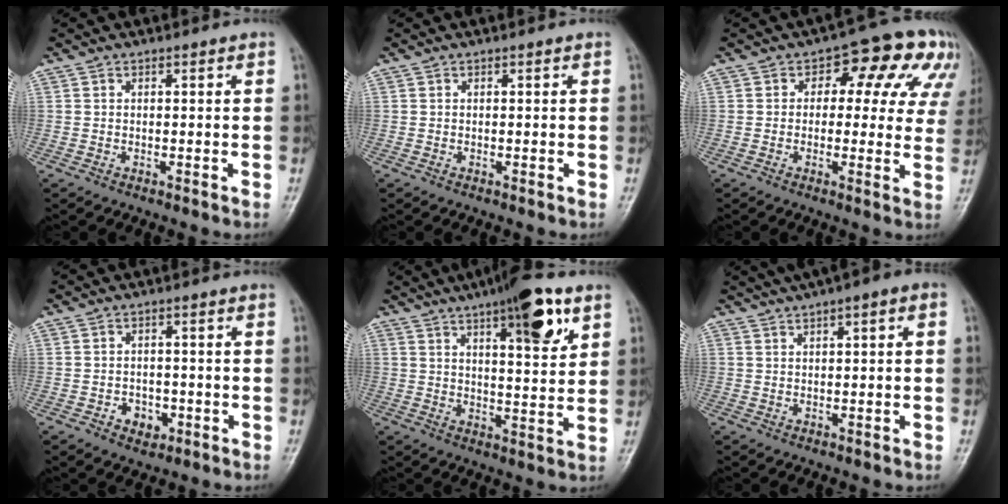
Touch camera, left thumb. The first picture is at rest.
{"total": 0.0}
{"total": 12.8, "force": [4.5, 7.6, 9.3], "torque": [-0.052, 0.020, 0.046]}
{"total": 3.9, "force": [-1.6, 3.0, 1.9], "torque": [-0.012, 0.010, -0.019]}
{"total": 13.4, "force": [7.1, 3.8, 10.7], "torque": [-0.133, -0.030, 0.101]}
{"total": 6.3, "force": [3.0, 1.7, 5.3], "torque": [-0.088, 0.021, 0.042]}